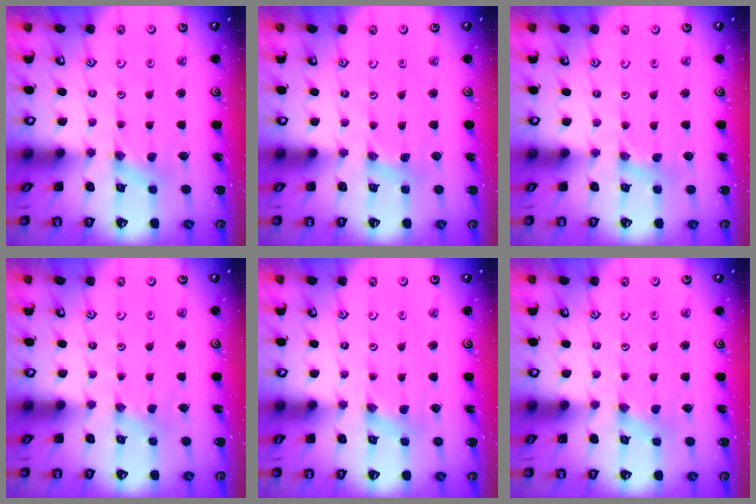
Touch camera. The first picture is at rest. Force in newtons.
{"total": 0.8, "press": 0.8, "slide": 0.2}
{"total": 0.8, "press": 0.8, "slide": 0.2}
{"total": 0.0}
{"total": 1.1, "press": 1.1, "slide": 0.1}
{"total": 0.0}